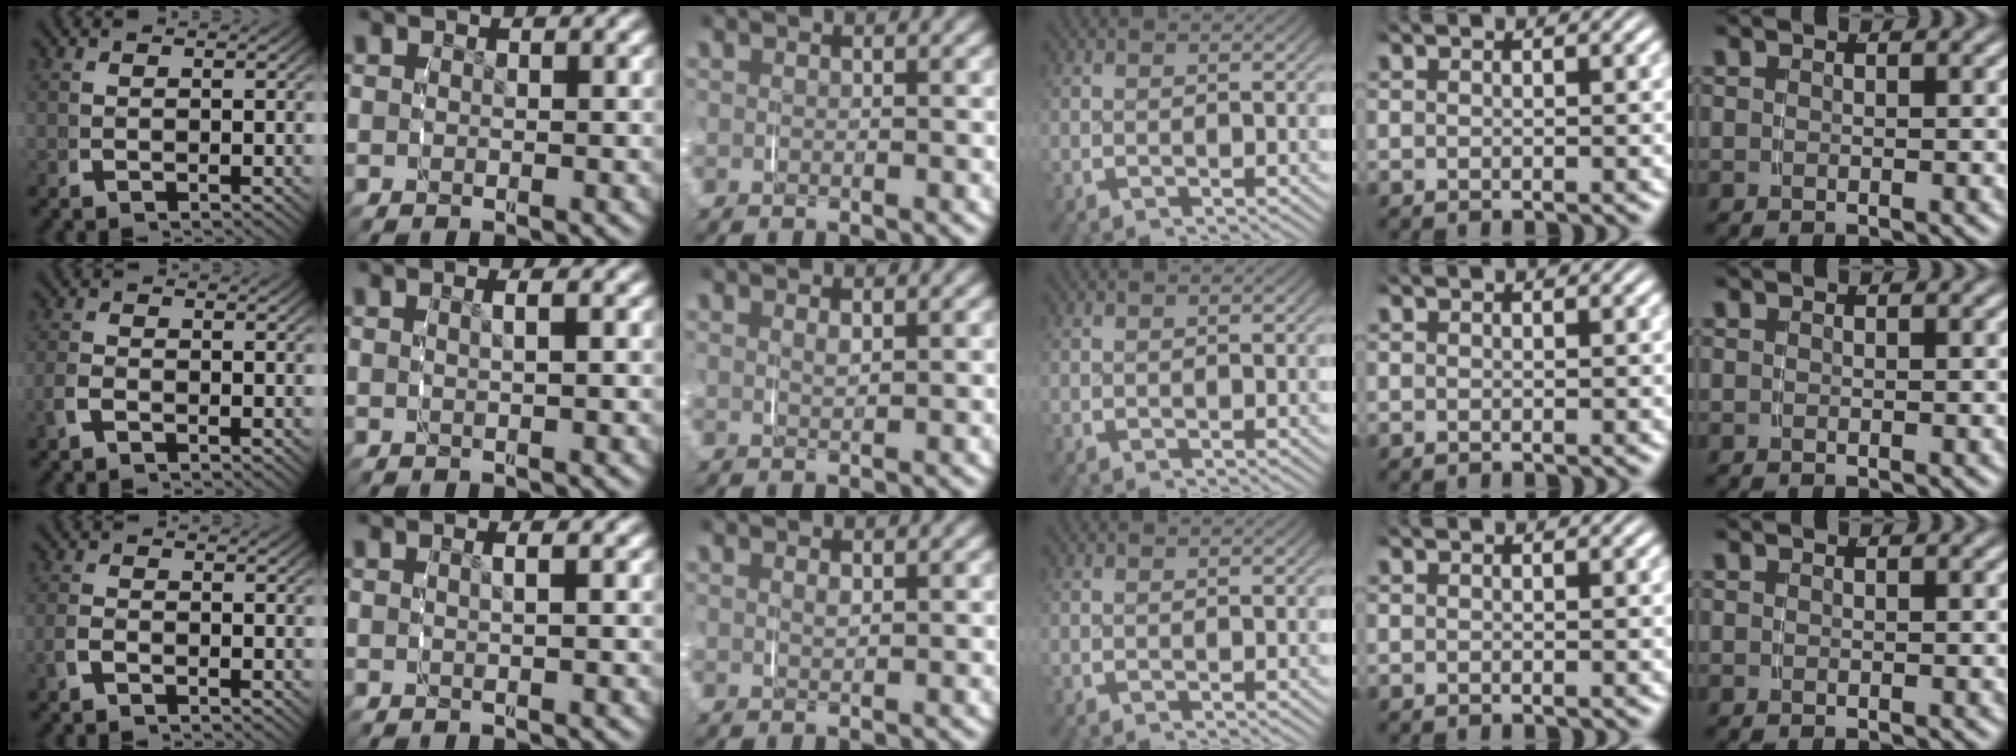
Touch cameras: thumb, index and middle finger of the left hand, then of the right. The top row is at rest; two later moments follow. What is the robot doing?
{"motion": "grasp_and_lifting", "object": "toothpaste"}